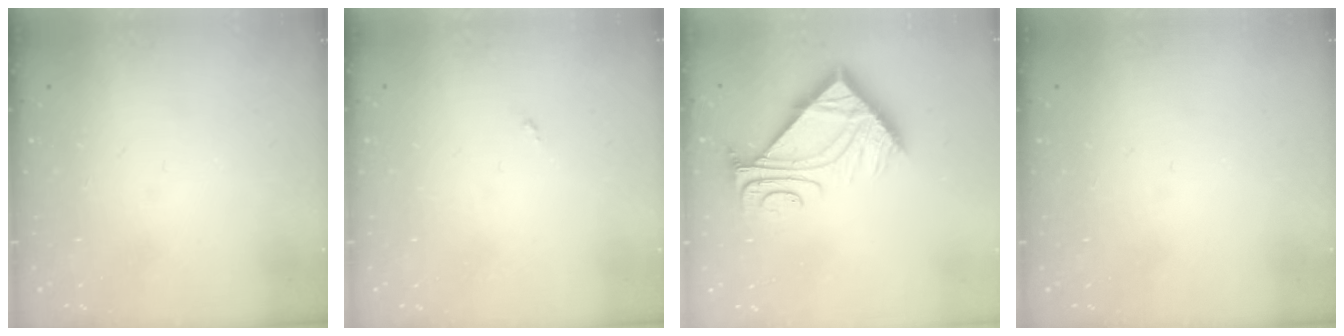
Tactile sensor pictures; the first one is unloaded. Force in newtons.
{"total": 0.0}
{"total": 9.0, "press": 8.9, "slide": 1.0}
{"total": 0.0}